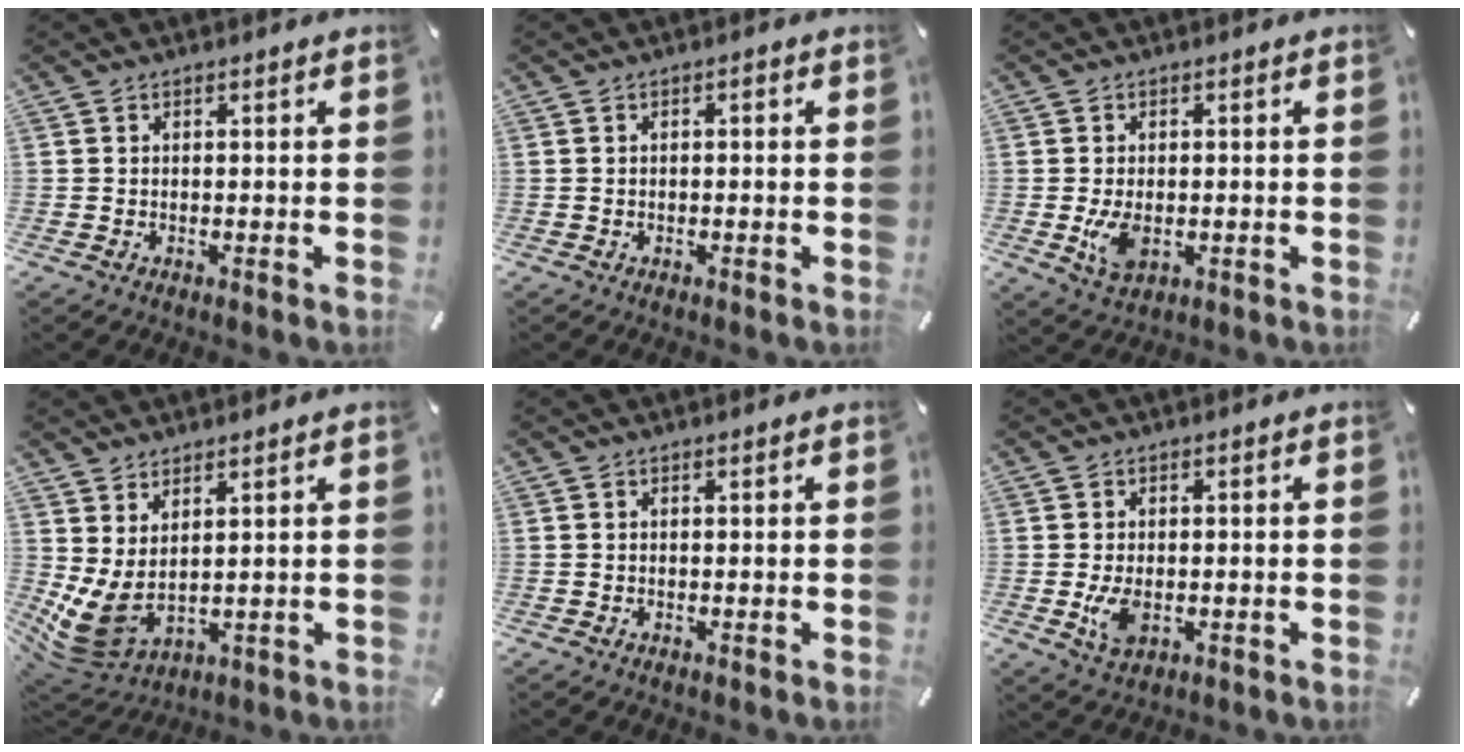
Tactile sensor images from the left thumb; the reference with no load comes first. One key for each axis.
{"total": 0.7, "fx": -0.4, "fy": 0.3, "fz": 0.5, "tx": -0.010, "ty": 0.001, "tz": -0.008}
{"total": 5.7, "fx": -0.8, "fy": 3.6, "fz": 4.4, "tx": -0.101, "ty": -0.010, "tz": -0.018}
{"total": 7.4, "fx": 1.2, "fy": 4.9, "fz": 5.4, "tx": -0.141, "ty": -0.024, "tz": 0.027}
{"total": 0.0}
{"total": 5.2, "fx": -0.7, "fy": 3.3, "fz": 4.0, "tx": -0.095, "ty": -0.012, "tz": -0.018}